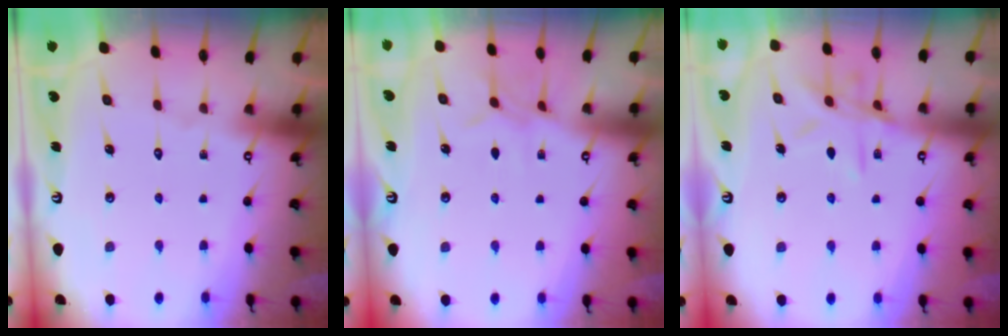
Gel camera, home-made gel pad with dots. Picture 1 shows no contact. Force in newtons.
{"total": 6.7, "press": 6.7, "slide": 0.8}
{"total": 10.8, "press": 10.8, "slide": 0.8}